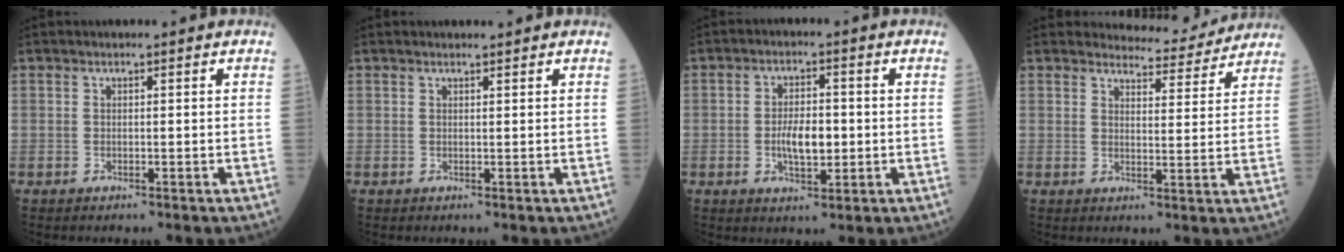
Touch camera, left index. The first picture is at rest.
{"total": 0.6, "force": [0.6, 0.0, 0.1], "torque": [-0.007, -0.001, 0.011]}
{"total": 5.5, "force": [-1.1, 2.3, 4.9], "torque": [-0.095, -0.003, -0.017]}
{"total": 6.3, "force": [6.2, 0.9, -0.5], "torque": [0.003, -0.012, 0.072]}